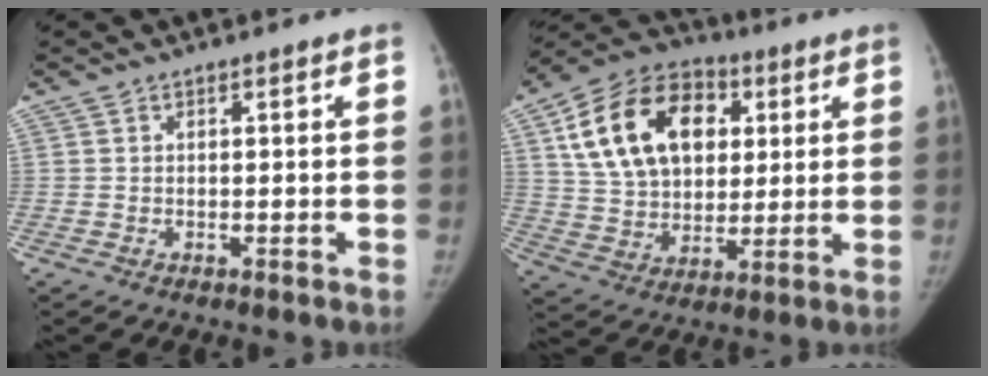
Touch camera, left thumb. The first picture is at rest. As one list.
[{"total": 21.4, "force": [6.4, 15.0, 13.8], "torque": [-0.221, 0.003, 0.108]}]